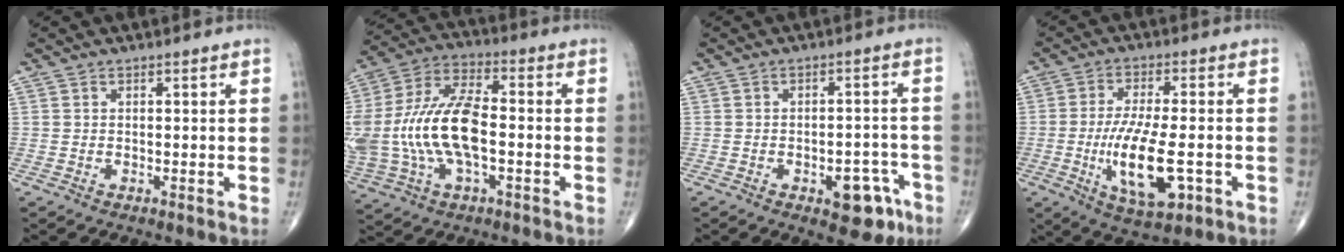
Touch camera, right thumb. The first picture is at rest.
{"total": 21.8, "force": [-2.3, 10.8, 18.8], "torque": [-0.424, 0.024, -0.038]}
{"total": 8.1, "force": [-4.0, 4.2, 5.7], "torque": [-0.045, 0.033, -0.044]}
{"total": 13.3, "force": [-3.2, 4.8, 12.0], "torque": [-0.217, -0.006, -0.047]}